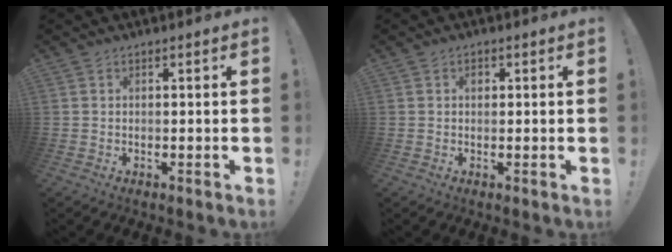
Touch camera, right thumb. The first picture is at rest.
{"total": 0.9, "force": [0.2, 0.7, 0.5], "torque": [0.005, -0.002, 0.000]}